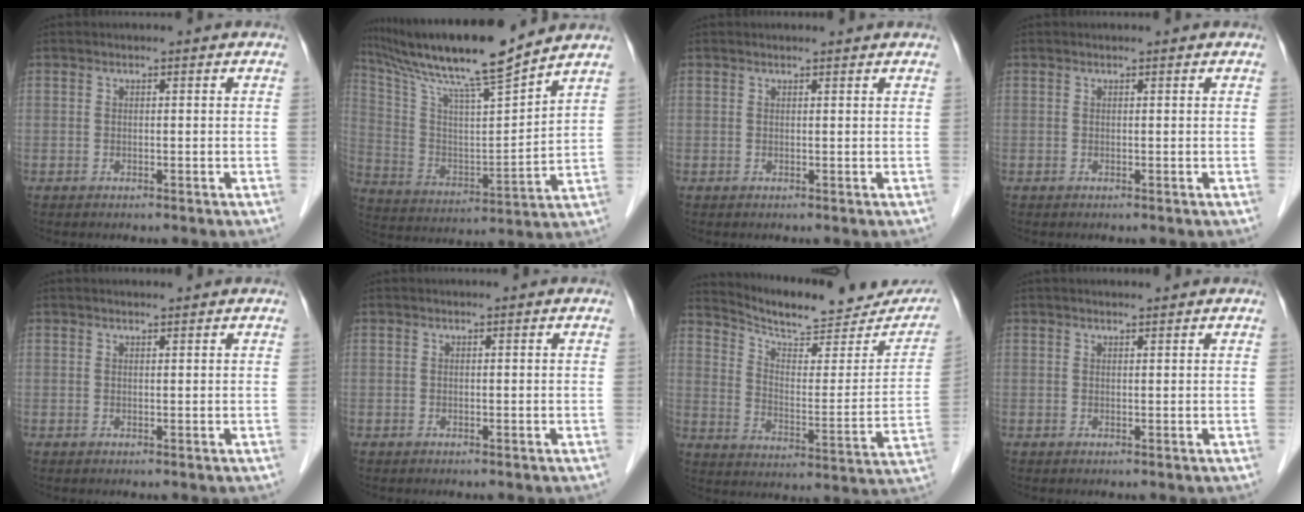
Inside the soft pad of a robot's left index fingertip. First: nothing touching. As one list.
[{"total": 17.7, "force": [14.8, -0.5, 9.6], "torque": [-0.179, 0.005, 0.259]}, {"total": 1.5, "force": [1.5, 0.1, 0.3], "torque": [-0.009, 0.005, 0.017]}, {"total": 0.0}, {"total": 1.0, "force": [0.9, 0.0, 0.4], "torque": [-0.007, 0.004, 0.017]}, {"total": 0.0}, {"total": 20.5, "force": [18.8, 4.8, 6.8], "torque": [-0.090, -0.036, 0.246]}, {"total": 1.4, "force": [1.3, 0.1, 0.6], "torque": [-0.008, 0.010, 0.021]}]